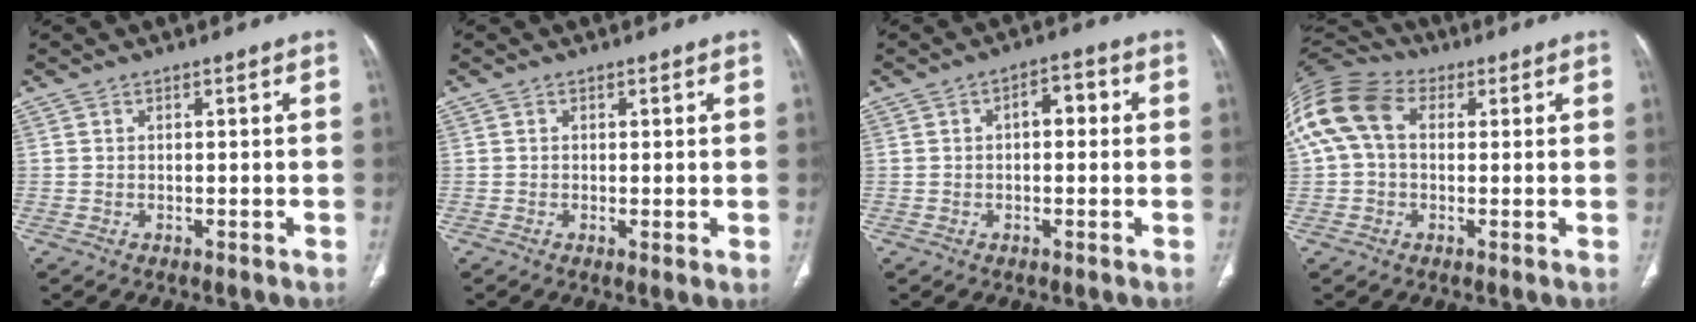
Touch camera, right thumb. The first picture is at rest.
{"total": 1.3, "force": [-0.1, 0.1, 1.3], "torque": [-0.028, -0.008, -0.004]}
{"total": 4.0, "force": [0.3, 2.3, 3.3], "torque": [-0.029, 0.013, -0.004]}
{"total": 14.7, "force": [2.7, 10.4, 10.1], "torque": [-0.226, 0.044, 0.043]}